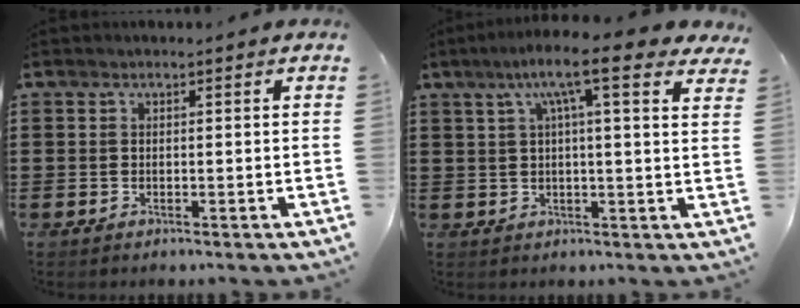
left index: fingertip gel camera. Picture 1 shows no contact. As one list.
[{"total": 9.0, "force": [5.4, 1.1, 7.1], "torque": [-0.138, -0.010, 0.086]}]